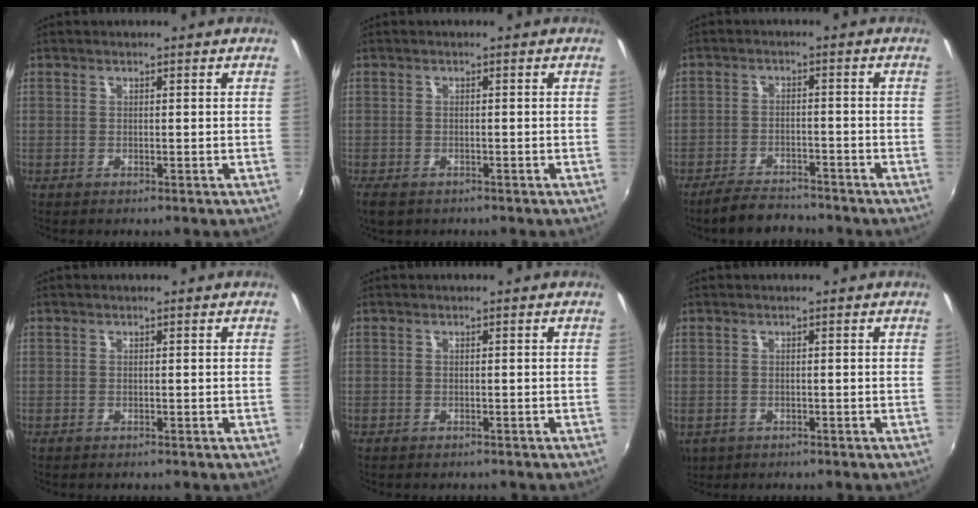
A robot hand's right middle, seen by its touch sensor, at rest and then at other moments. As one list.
[{"total": 3.9, "force": [-2.7, 1.8, 2.1], "torque": [-0.049, -0.016, -0.045]}, {"total": 6.8, "force": [-6.2, 1.8, 2.1], "torque": [-0.063, -0.002, -0.098]}, {"total": 0.0}, {"total": 0.7, "force": [-0.6, 0.4, 0.1], "torque": [-0.005, -0.002, -0.008]}, {"total": 4.7, "force": [-1.6, 3.7, 2.4], "torque": [-0.050, -0.014, -0.021]}]